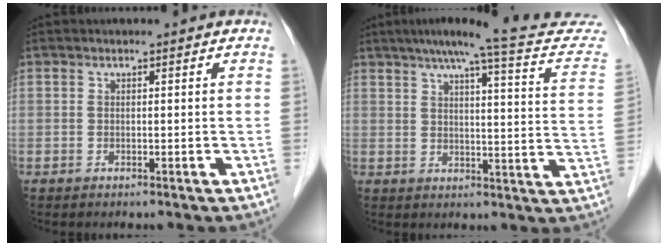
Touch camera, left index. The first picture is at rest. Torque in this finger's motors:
{"motor_torque": [0.03, -0.98, 0.20, 0.07]}